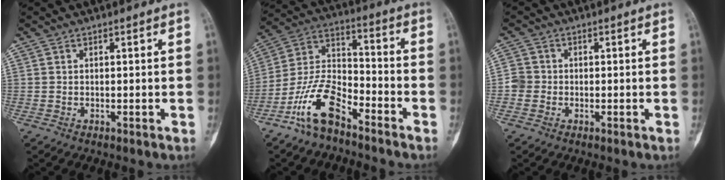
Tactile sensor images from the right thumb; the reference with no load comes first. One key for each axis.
{"total": 12.3, "fx": -8.2, "fy": 5.1, "fz": 7.6, "tx": -0.152, "ty": 0.068, "tz": -0.164}
{"total": 2.7, "fx": -0.5, "fy": 2.5, "fz": 0.5, "tx": 0.004, "ty": 0.008, "tz": -0.016}